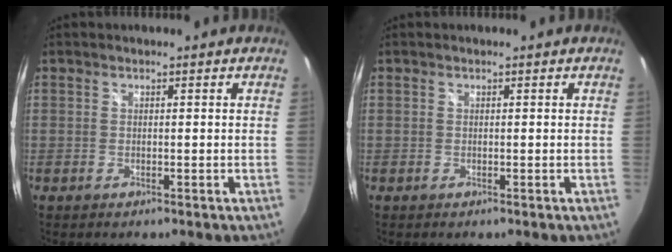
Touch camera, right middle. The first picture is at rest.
{"total": 0.0}